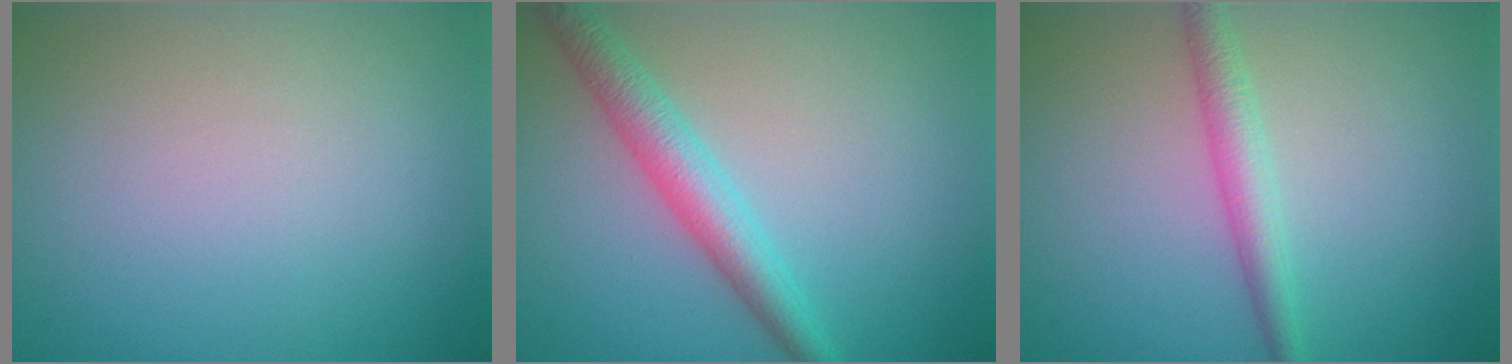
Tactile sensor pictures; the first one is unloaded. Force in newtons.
{"total": 4.0, "press": 4.0, "slide": 0.0}
{"total": 2.7, "press": 2.7, "slide": 0.0}